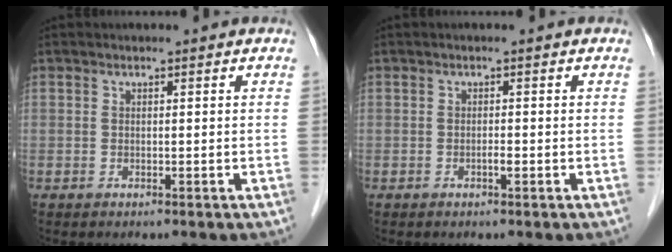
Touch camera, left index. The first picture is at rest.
{"total": 0.7, "force": [-0.4, 0.0, 0.6], "torque": [-0.012, 0.001, -0.005]}